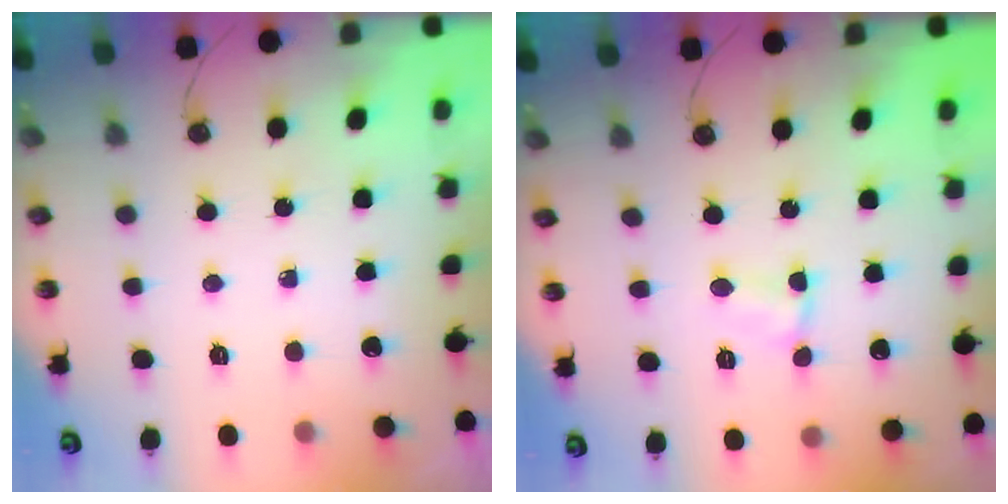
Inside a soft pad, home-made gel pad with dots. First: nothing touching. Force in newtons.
{"total": 1.5, "press": 1.5, "slide": 0.2}